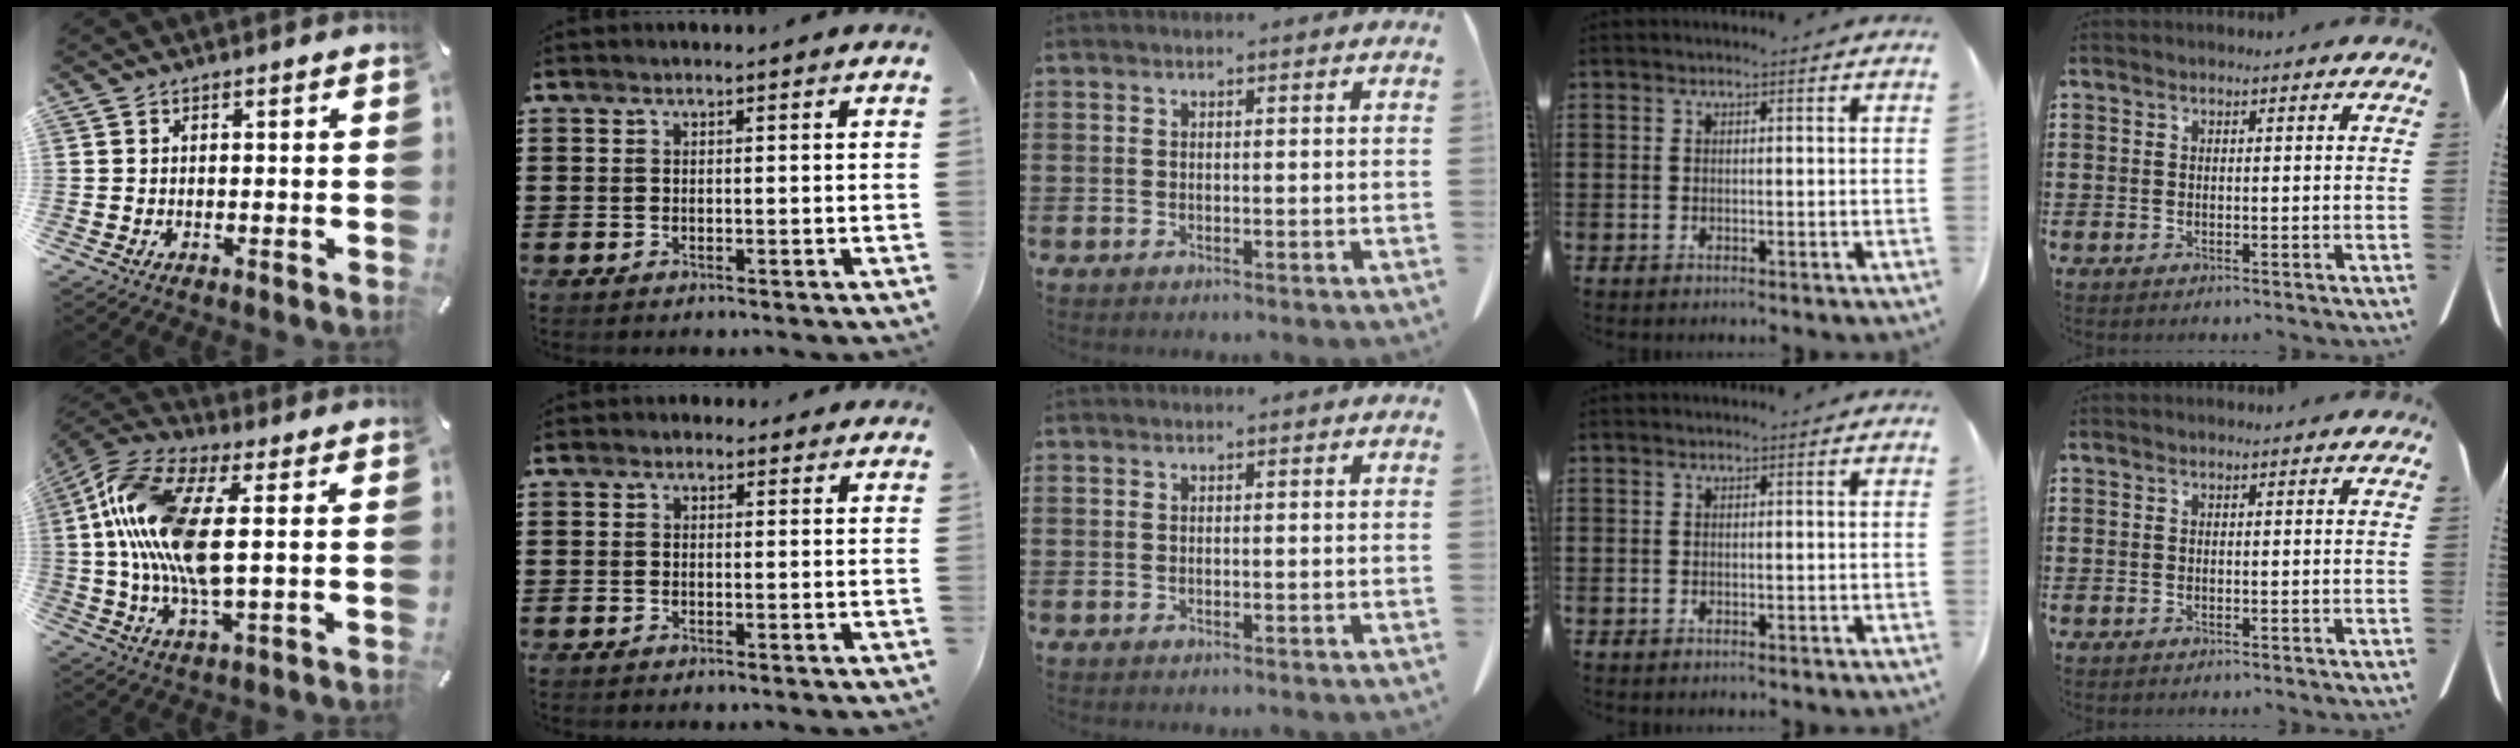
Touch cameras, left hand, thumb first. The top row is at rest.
{"thumb": {"total": 17.9, "force": [2.1, 7.5, 16.1], "torque": [-0.343, -0.012, 0.034]}, "index": {"total": 1.3, "force": [0.9, 0.9, 0.2], "torque": [-0.007, 0.008, 0.018]}}